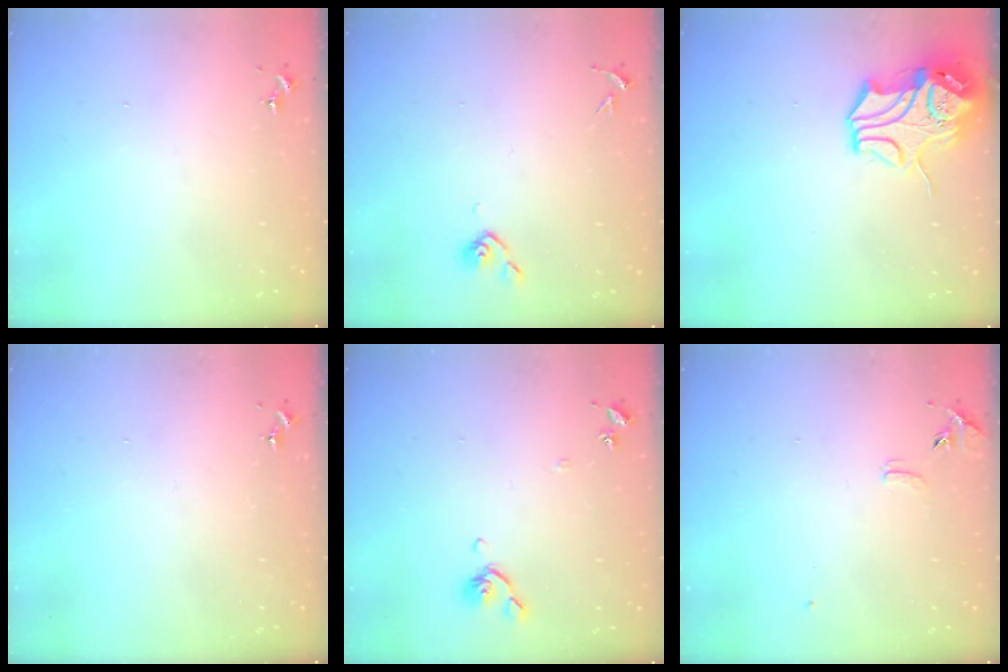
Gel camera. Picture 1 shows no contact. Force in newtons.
{"total": 3.5, "press": 3.4, "slide": 0.9}
{"total": 14.0, "press": 13.8, "slide": 2.1}
{"total": 0.0}
{"total": 6.7, "press": 6.6, "slide": 1.0}
{"total": 6.9, "press": 6.9, "slide": 0.6}